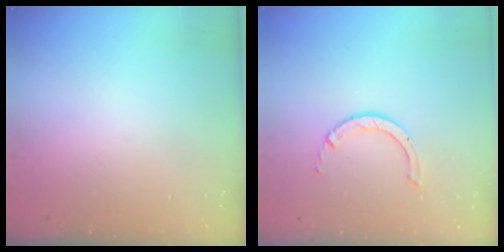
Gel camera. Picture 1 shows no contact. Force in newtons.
{"total": 3.5, "press": 3.5, "slide": 0.5}